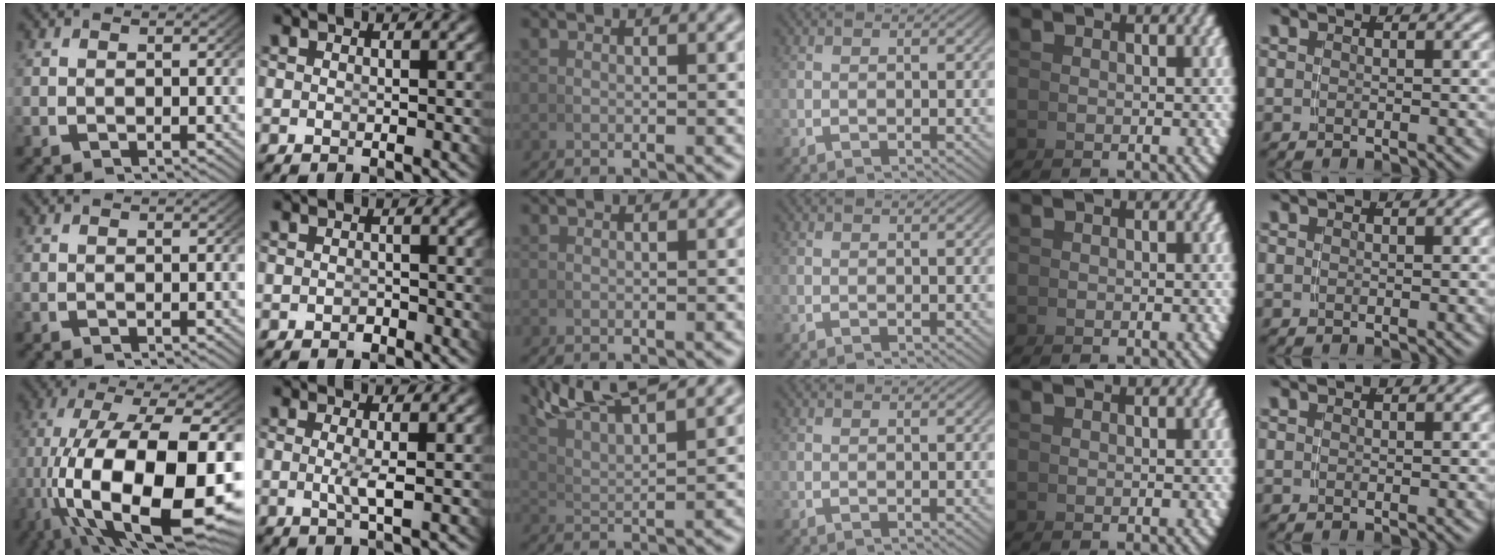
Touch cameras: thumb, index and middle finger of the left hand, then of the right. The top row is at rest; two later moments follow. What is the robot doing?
{"motion": "grasp_and_lifting", "object": "whiteboard"}